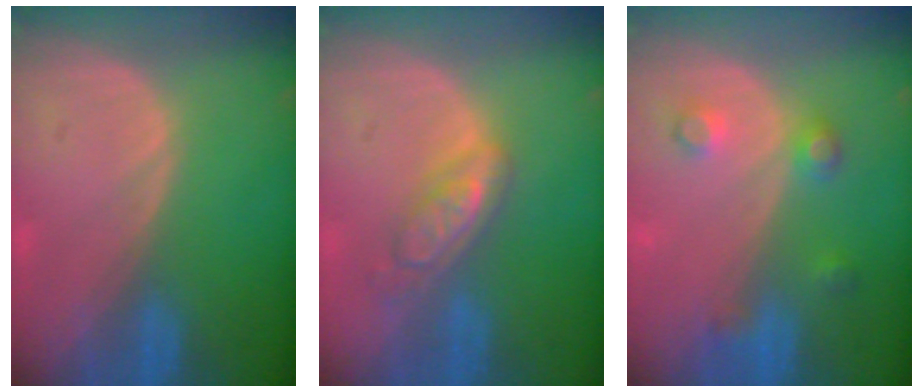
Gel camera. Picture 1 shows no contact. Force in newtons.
{"total": 5.6, "press": 4.9, "slide": 2.8}
{"total": 3.8, "press": 3.8, "slide": 0.1}